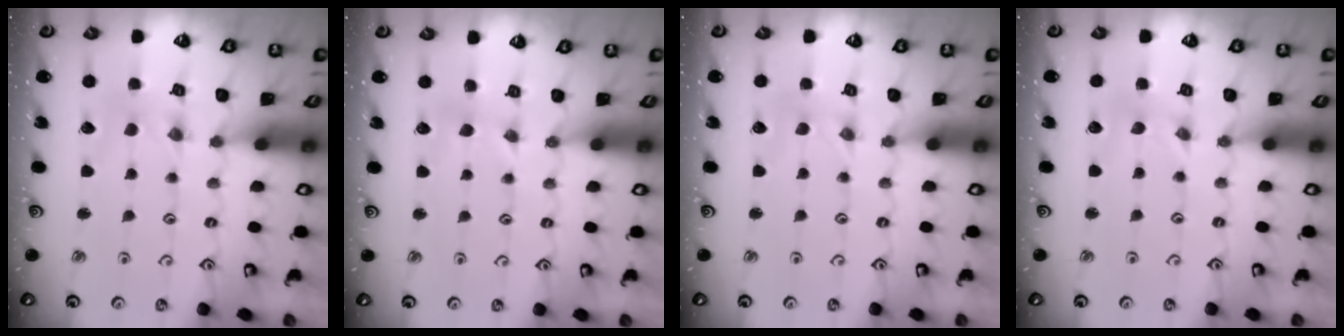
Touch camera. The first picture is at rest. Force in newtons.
{"total": 2.1, "press": 2.0, "slide": 0.3}
{"total": 0.0}
{"total": 0.0}